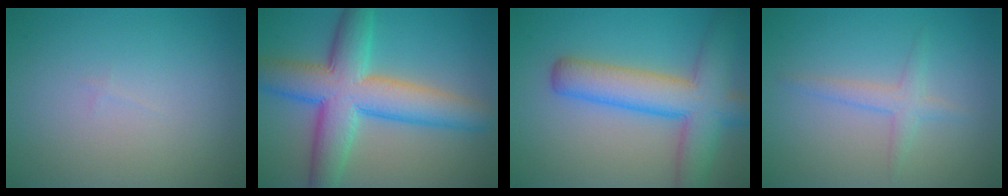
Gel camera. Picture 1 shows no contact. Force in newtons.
{"total": 9.6, "press": 9.6, "slide": 0.1}
{"total": 7.9, "press": 7.9, "slide": 0.3}
{"total": 1.9, "press": 1.9, "slide": 0.1}